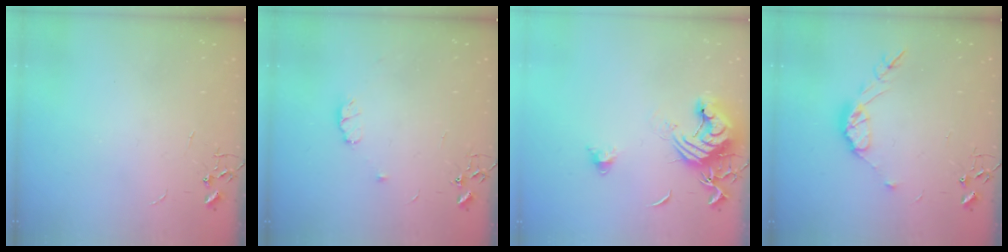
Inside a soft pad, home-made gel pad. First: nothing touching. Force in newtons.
{"total": 5.3, "press": 5.1, "slide": 1.3}
{"total": 13.5, "press": 13.4, "slide": 1.7}
{"total": 10.0, "press": 9.9, "slide": 0.7}